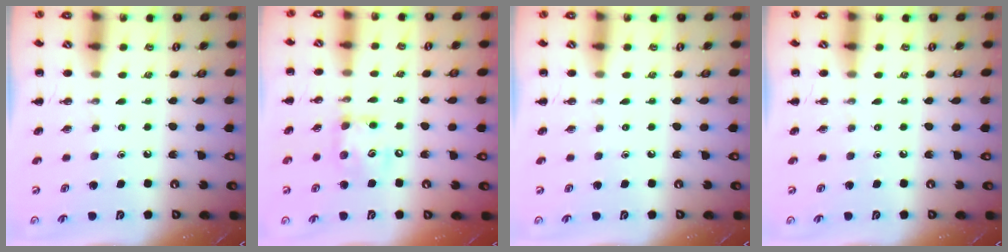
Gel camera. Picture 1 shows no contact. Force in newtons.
{"total": 9.8, "press": 9.8, "slide": 1.2}
{"total": 0.0}
{"total": 0.0}